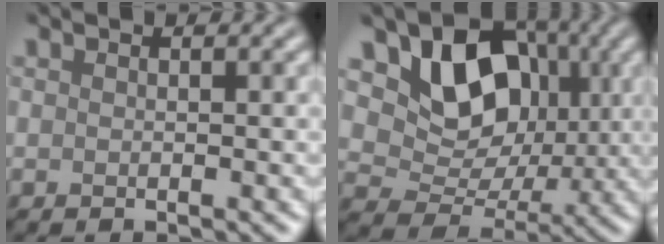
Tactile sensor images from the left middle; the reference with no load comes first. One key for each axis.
{"total": 8.5, "fx": 2.6, "fy": 6.5, "fz": 4.9, "tx": -0.072, "ty": -0.011, "tz": 0.035}